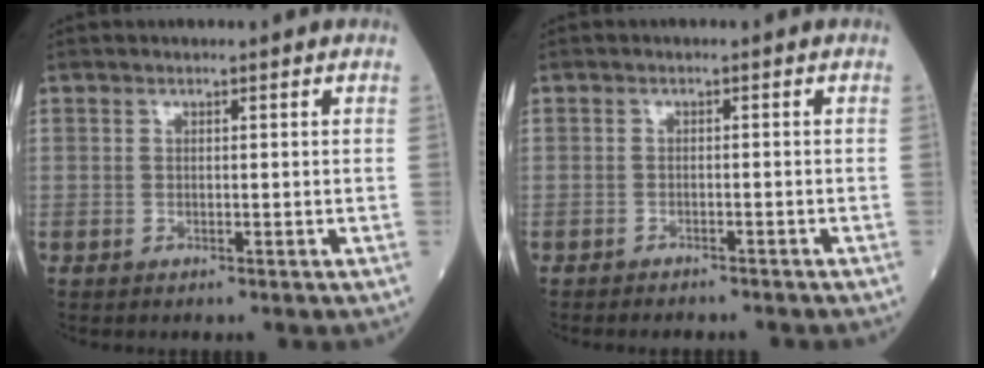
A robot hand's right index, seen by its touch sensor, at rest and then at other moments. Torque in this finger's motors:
{"motor_torque": [0.00, -0.09, -0.02, 0.00]}